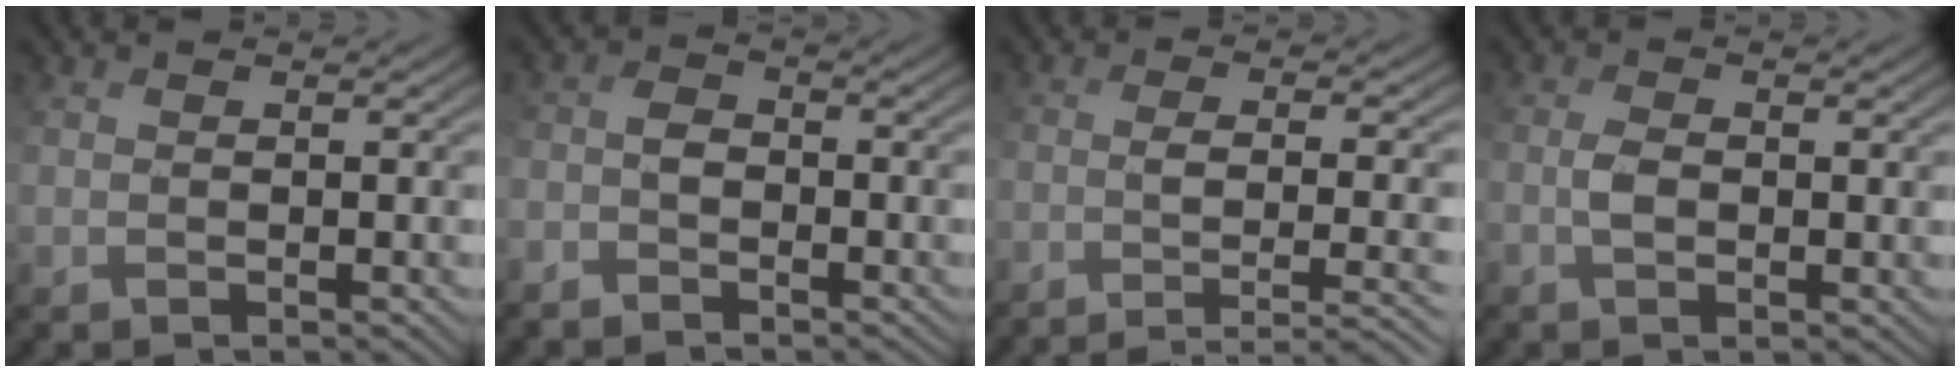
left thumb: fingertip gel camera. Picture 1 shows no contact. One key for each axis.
{"total": 3.3, "fx": -2.4, "fy": 1.9, "fz": 1.2, "tx": -0.027, "ty": -0.001, "tz": -0.058}
{"total": 6.8, "fx": -3.8, "fy": 1.7, "fz": 5.4, "tx": -0.080, "ty": -0.005, "tz": -0.052}
{"total": 2.6, "fx": -0.4, "fy": 1.4, "fz": 2.1, "tx": -0.043, "ty": 0.002, "tz": -0.011}